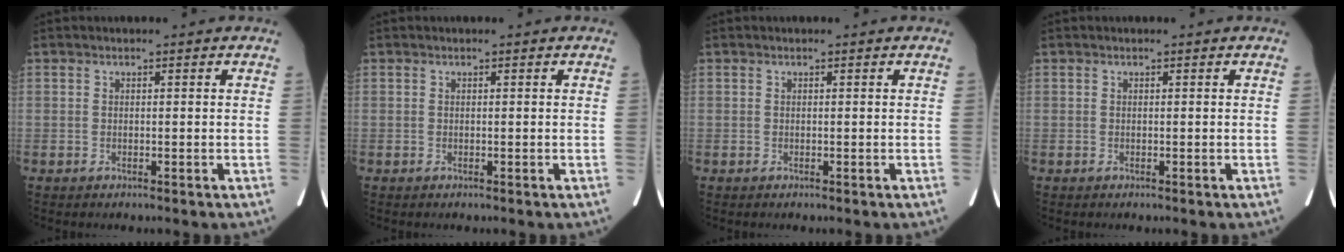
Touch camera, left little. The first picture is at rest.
{"total": 0.0}
{"total": 0.0}
{"total": 0.0}